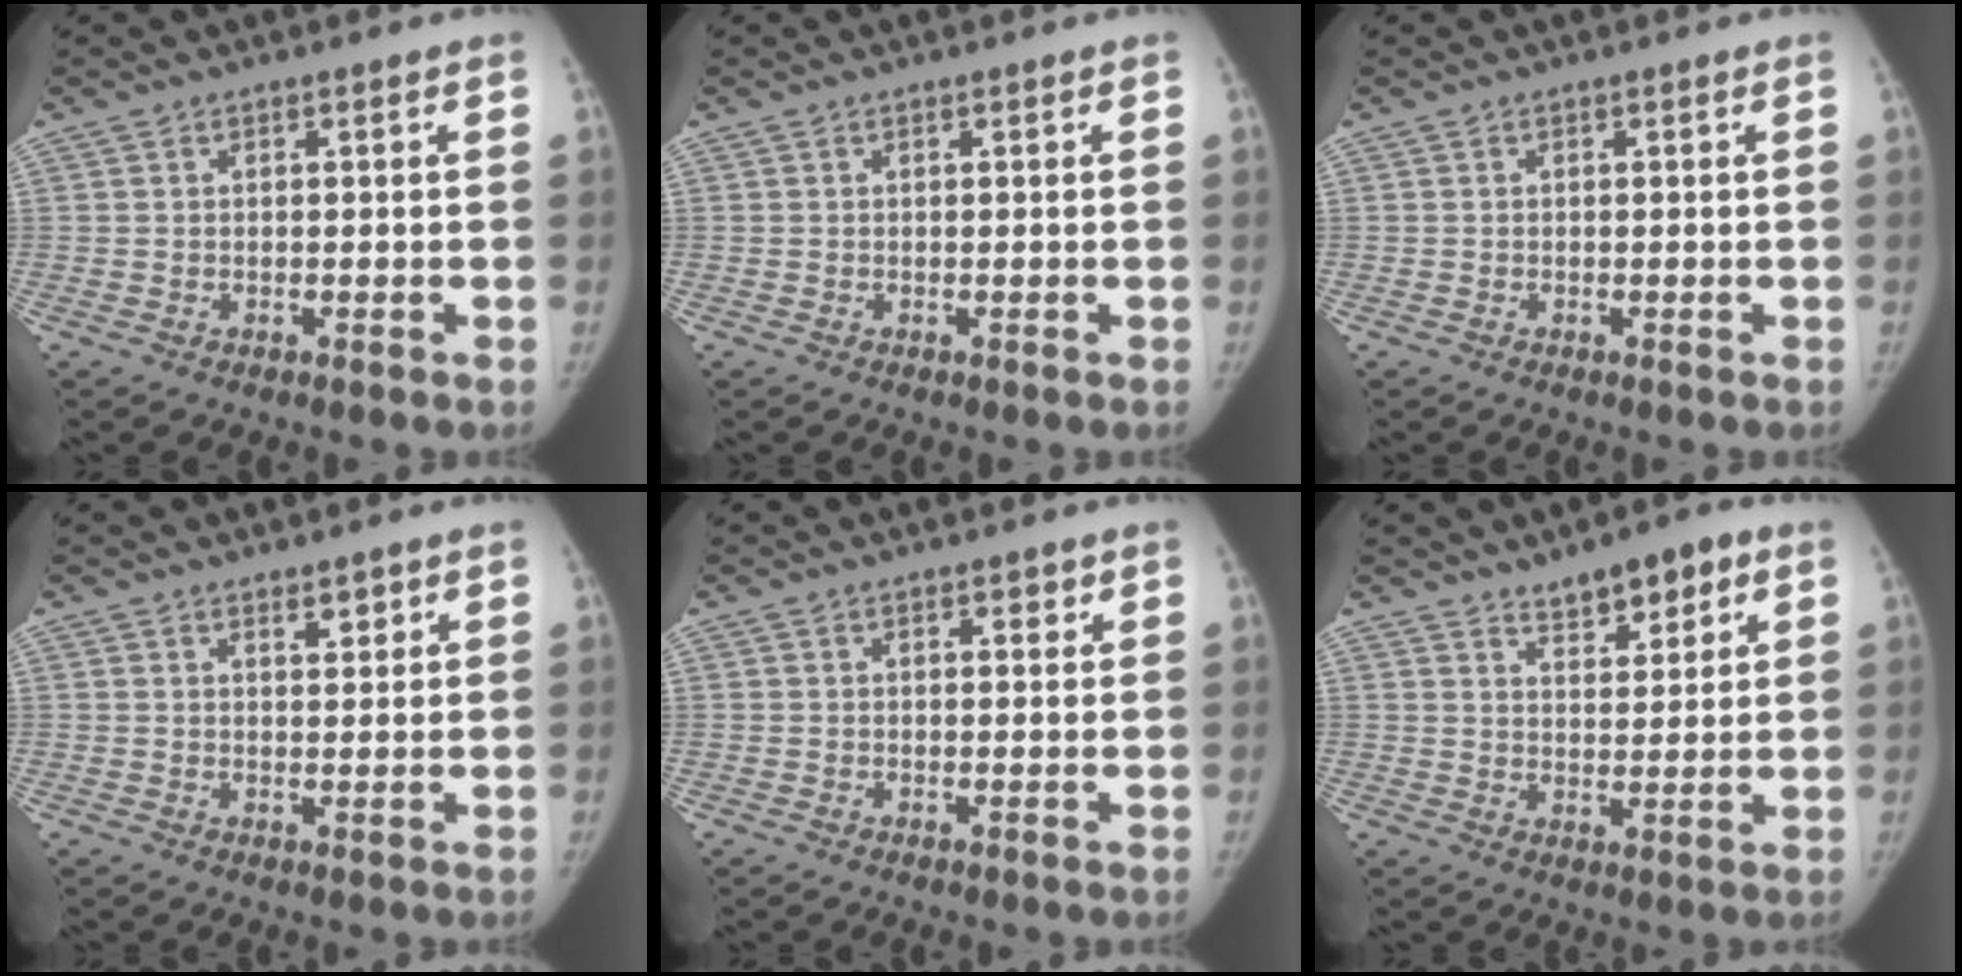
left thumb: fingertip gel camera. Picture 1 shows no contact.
{"total": 0.0}
{"total": 0.0}
{"total": 2.4, "force": [1.7, 1.0, 1.4], "torque": [-0.012, -0.012, 0.027]}
{"total": 1.5, "force": [1.0, 0.7, 0.9], "torque": [-0.004, -0.004, 0.012]}
{"total": 7.6, "force": [5.0, 3.1, 4.9], "torque": [-0.048, -0.025, 0.074]}